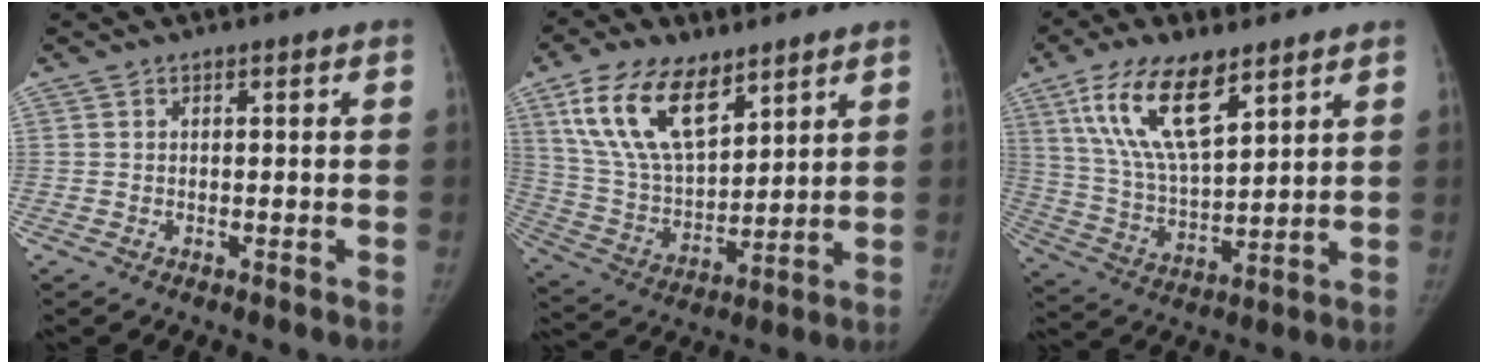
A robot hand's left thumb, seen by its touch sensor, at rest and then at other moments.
{"total": 17.8, "force": [10.0, 9.0, 11.7], "torque": [-0.189, -0.038, 0.196]}
{"total": 16.5, "force": [9.0, 6.5, 12.2], "torque": [-0.210, -0.033, 0.176]}